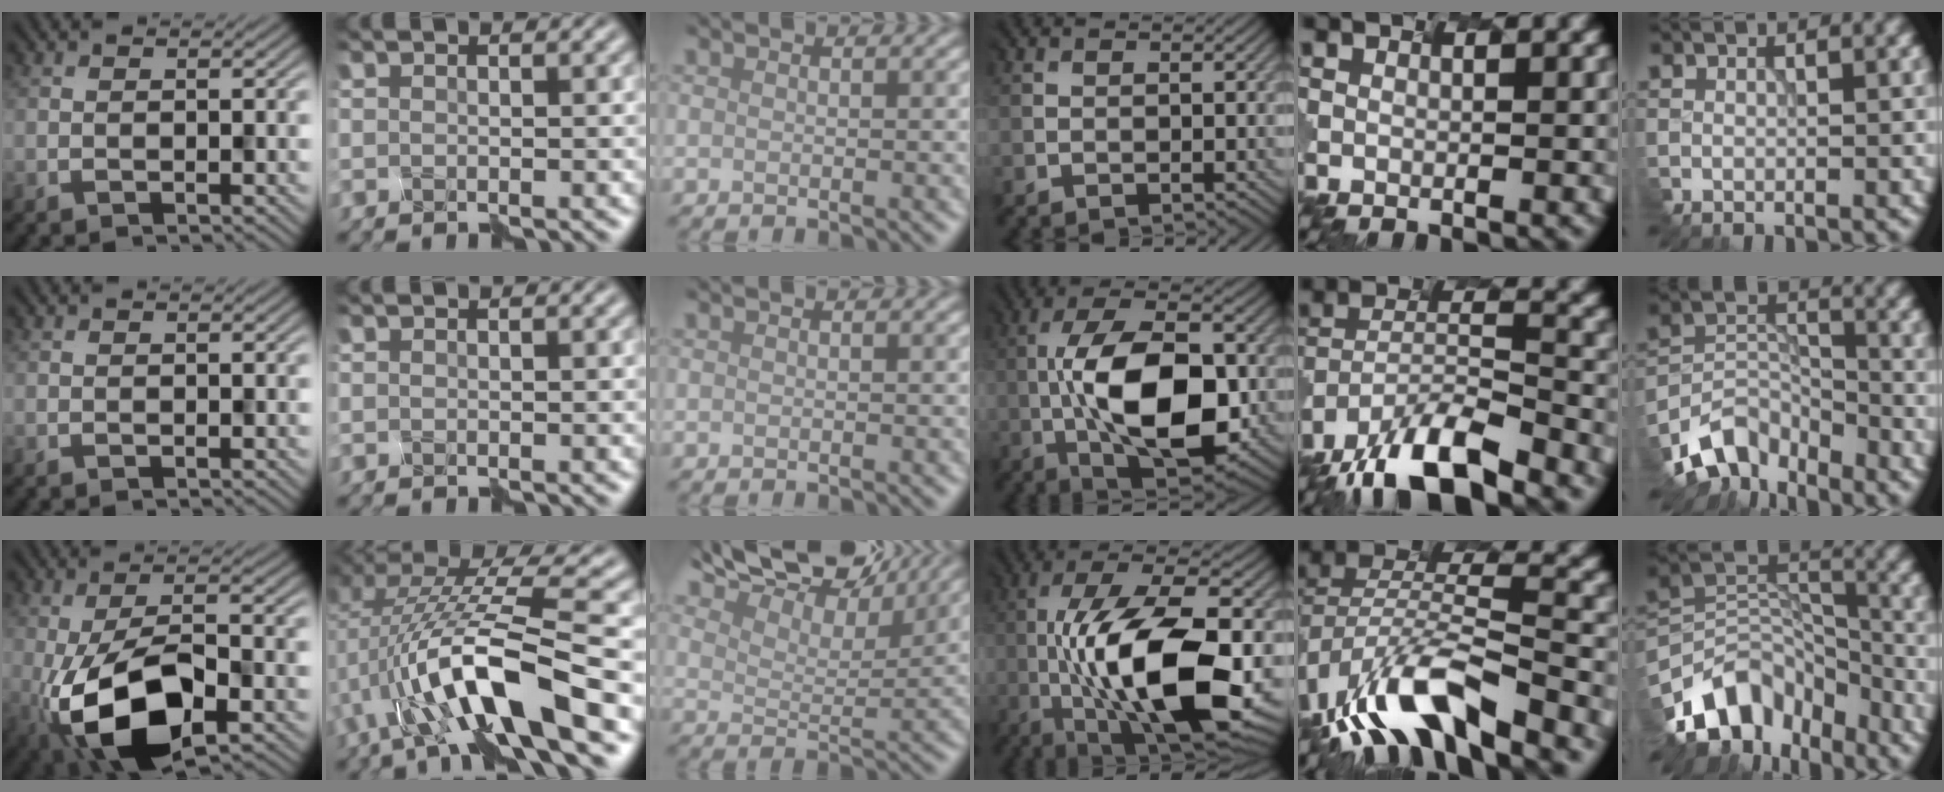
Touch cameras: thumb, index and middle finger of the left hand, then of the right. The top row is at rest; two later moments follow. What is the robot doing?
{"motion": "disassemble", "object": "markers"}